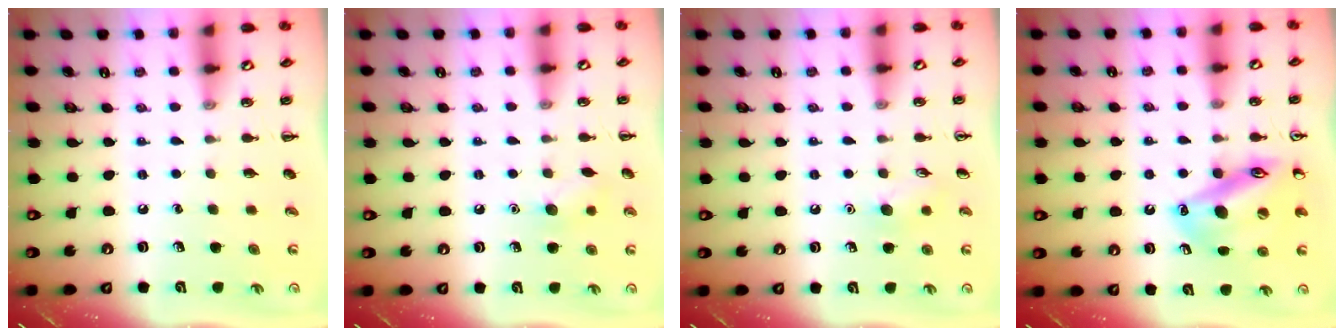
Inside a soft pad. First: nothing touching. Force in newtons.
{"total": 7.8, "press": 7.5, "slide": 2.0}
{"total": 6.4, "press": 6.3, "slide": 1.4}
{"total": 16.2, "press": 16.0, "slide": 2.5}